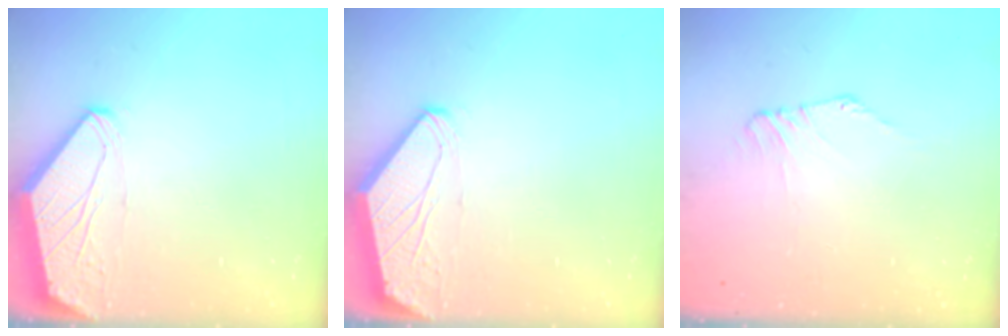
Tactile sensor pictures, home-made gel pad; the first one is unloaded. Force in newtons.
{"total": 0.0}
{"total": 1.3, "press": 1.2, "slide": 0.3}